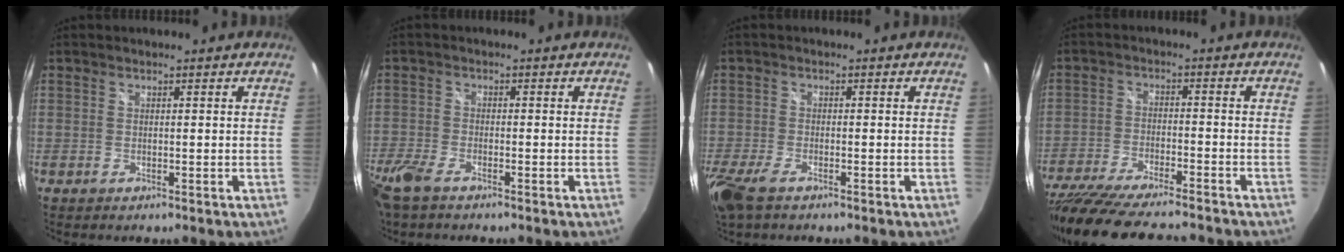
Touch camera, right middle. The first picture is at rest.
{"total": 7.1, "force": [-5.1, 2.4, 4.2], "torque": [-0.117, -0.023, -0.103]}
{"total": 6.8, "force": [-4.6, 2.4, 4.4], "torque": [-0.119, -0.024, -0.090]}
{"total": 20.5, "force": [-17.4, 3.7, 10.2], "torque": [-0.208, -0.047, -0.283]}